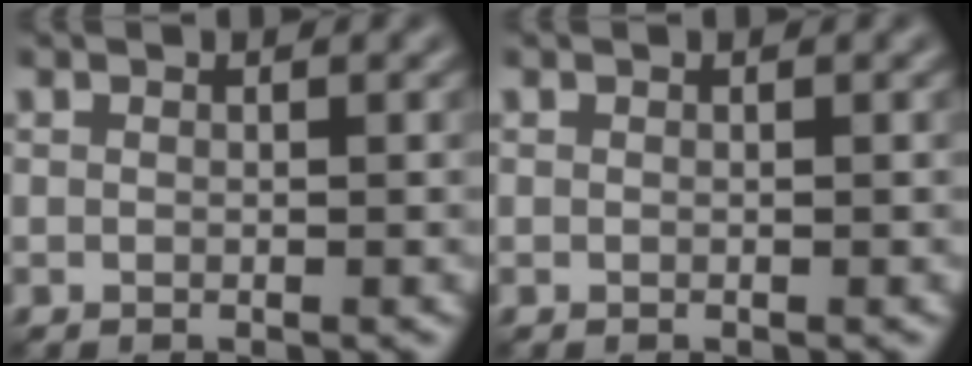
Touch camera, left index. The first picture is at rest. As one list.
[{"total": 0.0}]